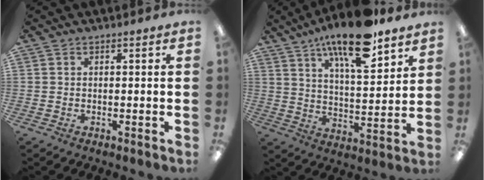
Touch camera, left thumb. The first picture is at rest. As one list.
[{"total": 16.4, "force": [11.7, 4.6, 10.5], "torque": [-0.174, -0.059, 0.193]}]